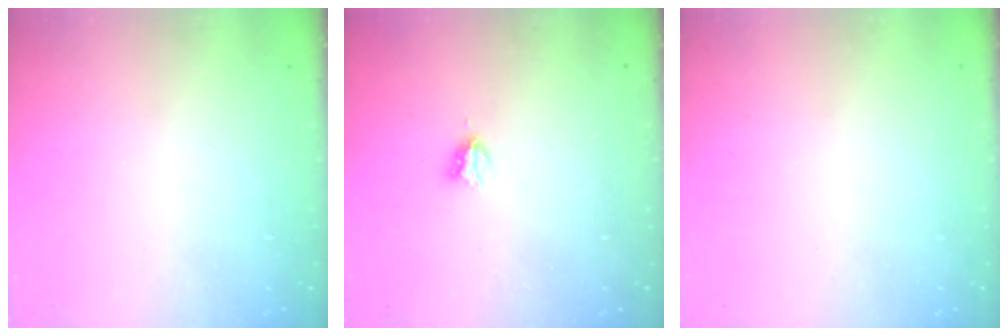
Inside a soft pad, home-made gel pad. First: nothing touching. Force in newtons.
{"total": 2.9, "press": 2.9, "slide": 0.5}
{"total": 0.0}